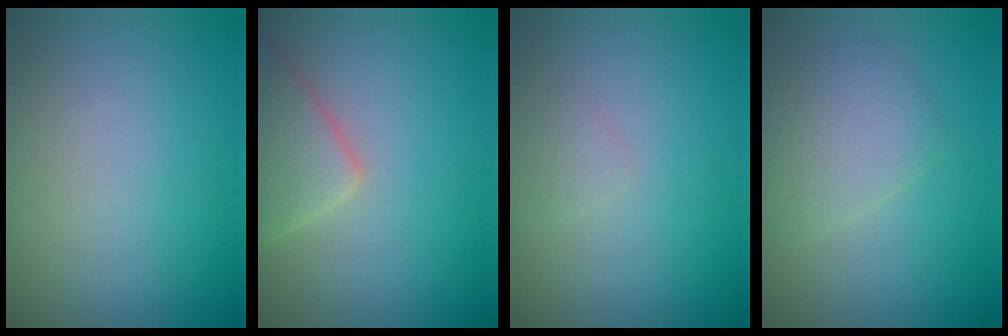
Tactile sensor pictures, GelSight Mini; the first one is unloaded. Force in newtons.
{"total": 3.9, "press": 3.9, "slide": 0.1}
{"total": 0.7, "press": 0.7, "slide": 0.1}
{"total": 2.9, "press": 2.9, "slide": 0.0}